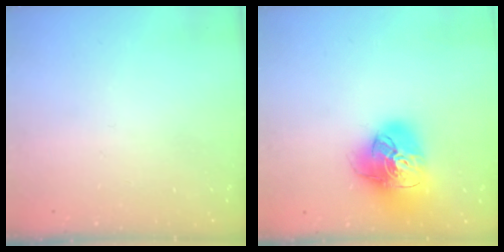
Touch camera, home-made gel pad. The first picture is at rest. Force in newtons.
{"total": 21.8, "press": 21.6, "slide": 2.6}